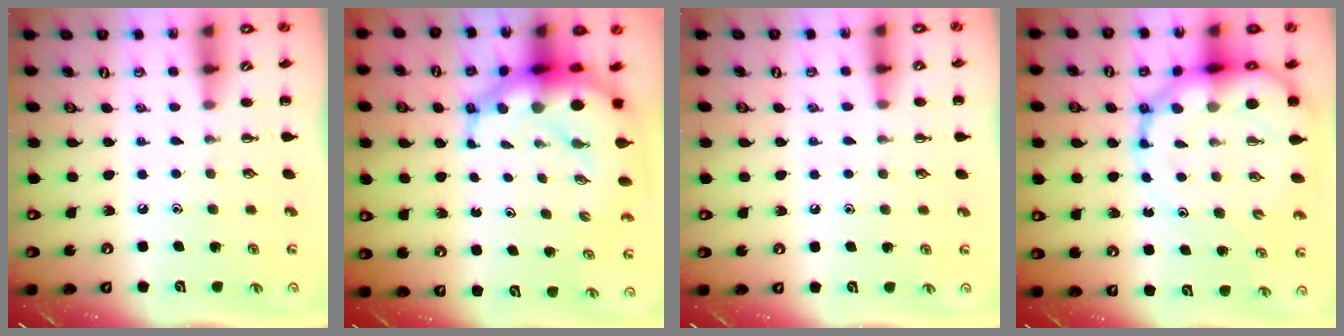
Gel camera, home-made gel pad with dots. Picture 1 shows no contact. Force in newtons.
{"total": 12.9, "press": 12.5, "slide": 3.5}
{"total": 5.4, "press": 5.0, "slide": 2.0}
{"total": 17.2, "press": 16.5, "slide": 4.9}